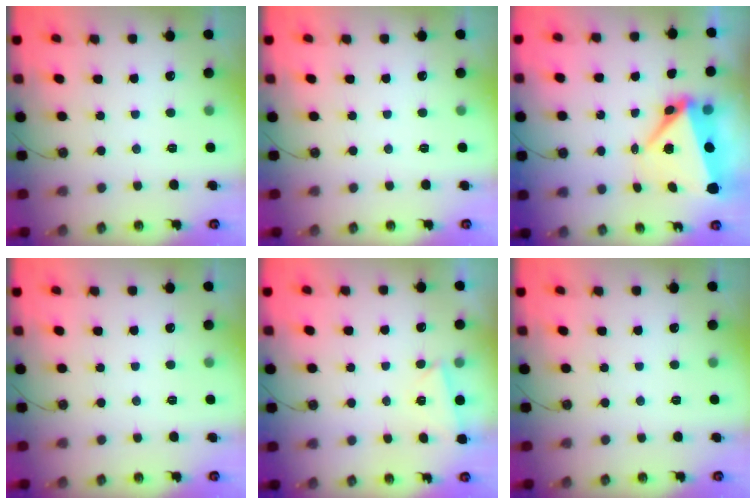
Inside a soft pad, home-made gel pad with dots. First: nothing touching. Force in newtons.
{"total": 0.0}
{"total": 7.6, "press": 7.4, "slide": 1.7}
{"total": 0.0}
{"total": 2.4, "press": 2.3, "slide": 0.6}
{"total": 0.0}